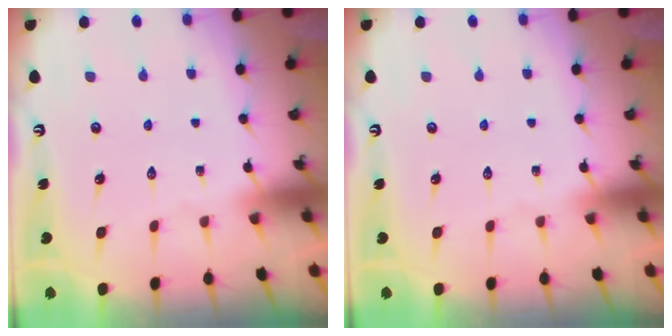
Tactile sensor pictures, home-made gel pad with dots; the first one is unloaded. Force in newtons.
{"total": 0.0}